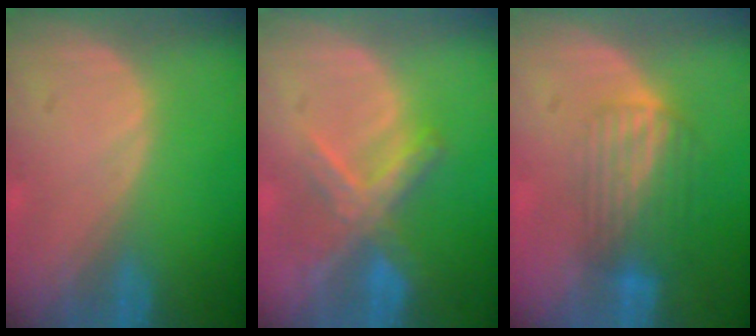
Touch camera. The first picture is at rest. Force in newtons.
{"total": 6.9, "press": 6.1, "slide": 3.2}
{"total": 6.8, "press": 5.7, "slide": 3.6}